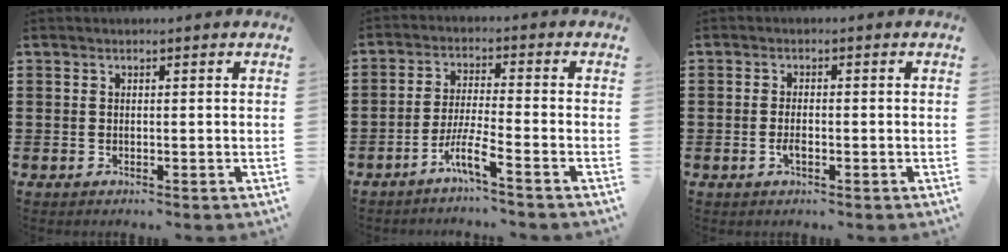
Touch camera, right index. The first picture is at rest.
{"total": 5.3, "force": [-3.7, 0.1, 3.8], "torque": [-0.085, -0.006, -0.073]}
{"total": 2.1, "force": [-0.7, 0.5, 1.9], "torque": [-0.044, -0.008, -0.013]}